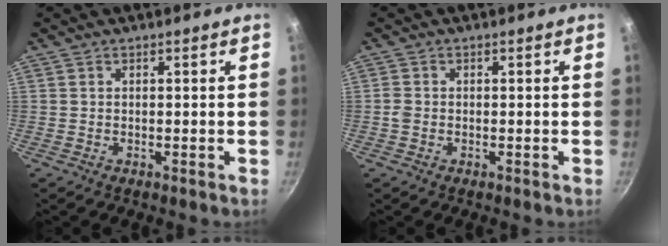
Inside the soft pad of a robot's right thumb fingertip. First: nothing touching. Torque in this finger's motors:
{"motor_torque": [0.07, 0.35, 0.58, 0.17, -0.02]}